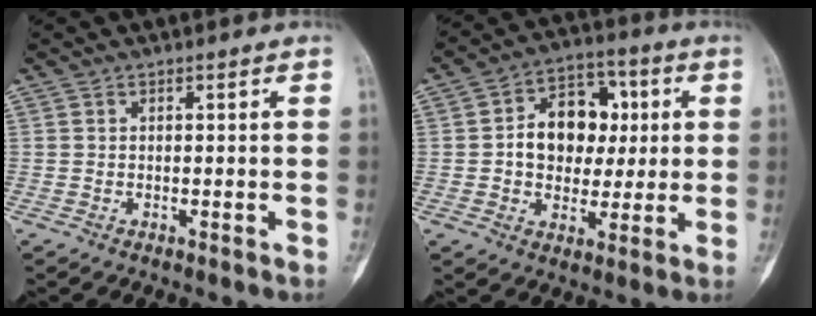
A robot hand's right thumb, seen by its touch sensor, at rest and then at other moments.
{"total": 13.3, "force": [1.4, 10.0, 8.6], "torque": [-0.084, 0.017, 0.019]}